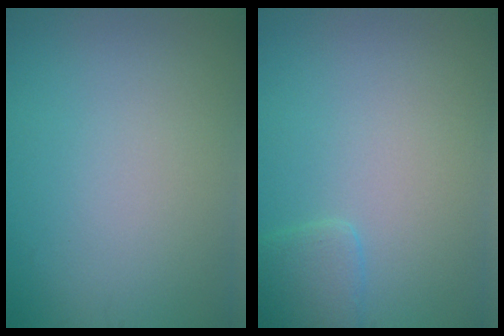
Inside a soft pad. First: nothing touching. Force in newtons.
{"total": 1.7, "press": 1.7, "slide": 0.1}